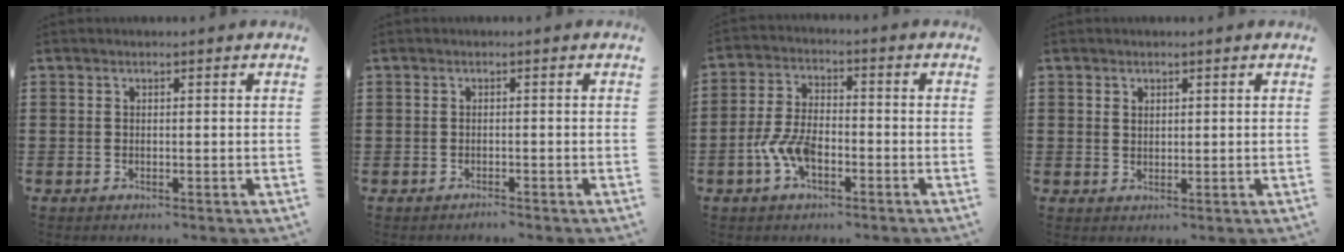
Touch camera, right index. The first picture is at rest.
{"total": 0.8, "force": [-0.7, 0.2, -0.1], "torque": [0.000, 0.004, -0.017]}
{"total": 6.4, "force": [-2.7, 3.1, 5.0], "torque": [-0.126, -0.006, -0.056]}
{"total": 1.3, "force": [1.0, 0.8, 0.2], "torque": [-0.006, 0.002, 0.020]}